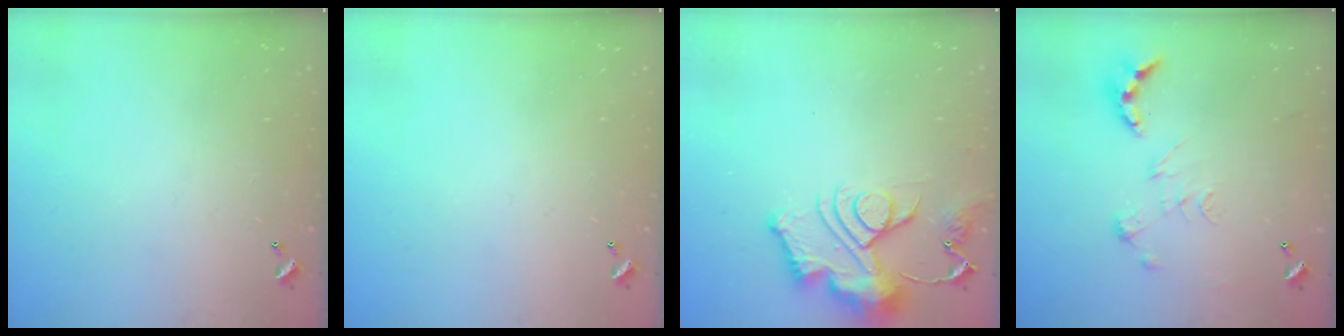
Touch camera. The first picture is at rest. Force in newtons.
{"total": 0.0}
{"total": 13.4, "press": 13.4, "slide": 1.4}
{"total": 0.8, "press": 0.8, "slide": 0.3}